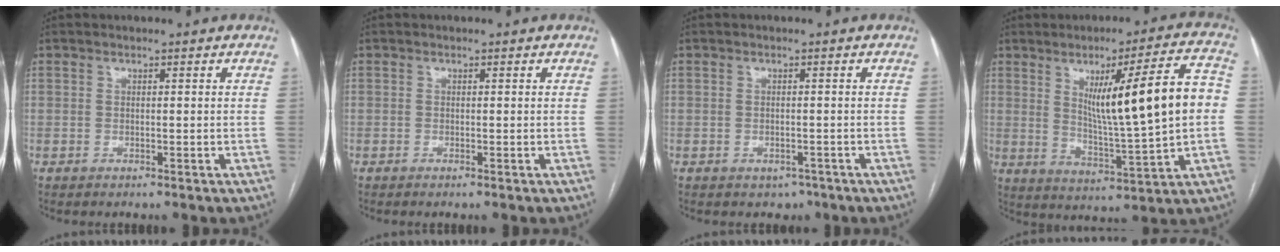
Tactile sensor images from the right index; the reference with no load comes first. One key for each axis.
{"total": 0.0}
{"total": 2.1, "fx": -1.2, "fy": 1.6, "fz": 0.7, "tx": -0.006, "ty": 0.004, "tz": -0.011}
{"total": 16.1, "fx": 2.1, "fy": 0.7, "fz": 16.0, "tx": -0.242, "ty": 0.008, "tz": 0.038}